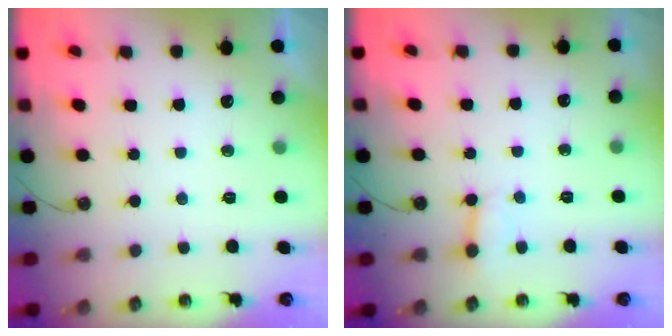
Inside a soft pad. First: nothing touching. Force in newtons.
{"total": 3.0, "press": 3.0, "slide": 0.3}